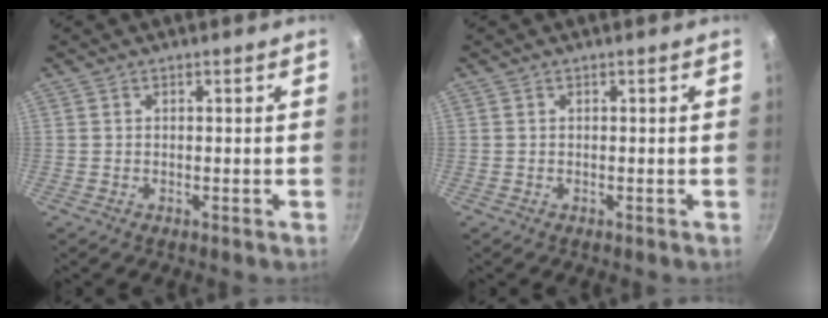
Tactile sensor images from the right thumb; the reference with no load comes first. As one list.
[{"total": 0.0}]